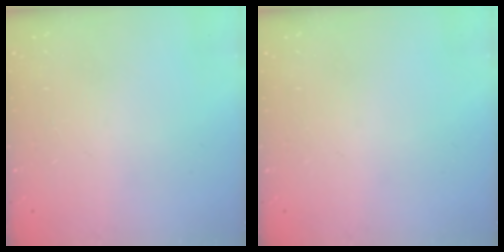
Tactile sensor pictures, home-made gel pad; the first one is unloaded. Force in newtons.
{"total": 0.0}